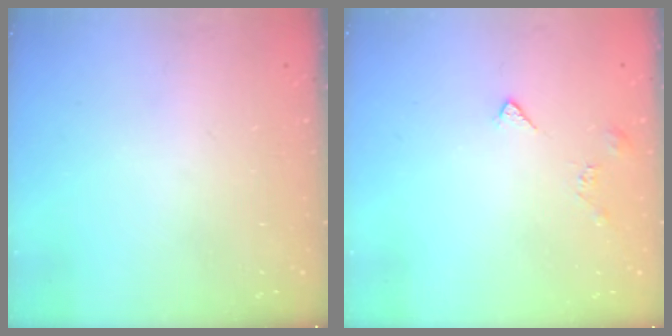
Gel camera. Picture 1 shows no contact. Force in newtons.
{"total": 4.3, "press": 4.2, "slide": 0.8}